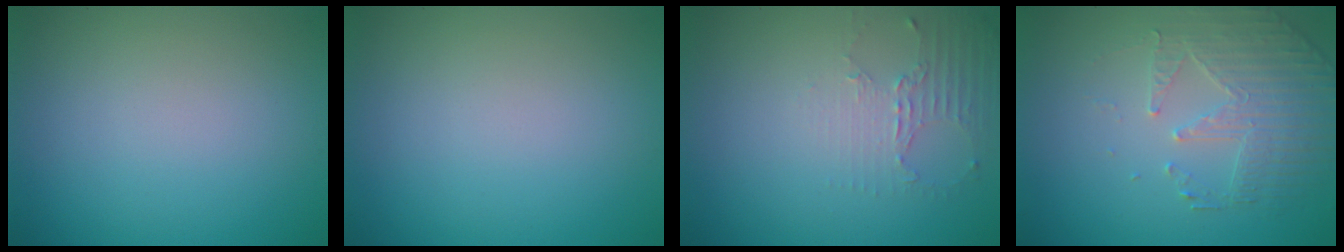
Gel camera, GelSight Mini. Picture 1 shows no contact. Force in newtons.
{"total": 0.0}
{"total": 2.0, "press": 1.5, "slide": 1.4}
{"total": 2.5, "press": 2.2, "slide": 1.2}